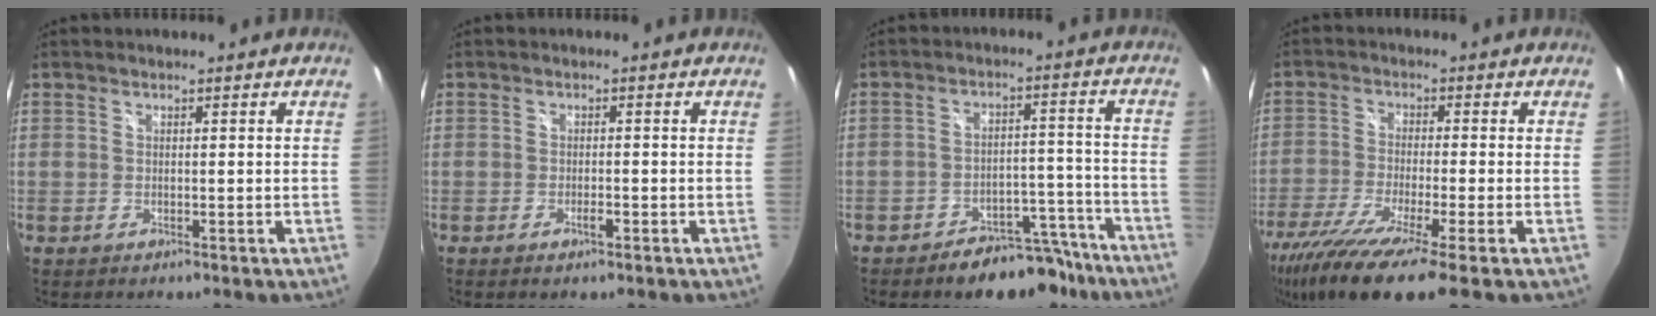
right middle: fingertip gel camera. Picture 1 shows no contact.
{"total": 1.5, "force": [-1.0, 0.4, 1.1], "torque": [-0.022, -0.001, -0.018]}
{"total": 10.5, "force": [-8.7, 4.7, 3.6], "torque": [-0.052, 0.031, -0.106]}
{"total": 14.5, "force": [-9.8, 1.0, 10.6], "torque": [-0.222, -0.062, -0.174]}